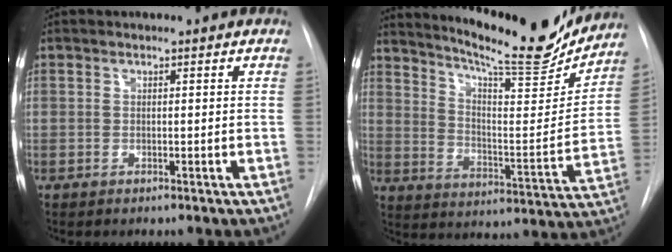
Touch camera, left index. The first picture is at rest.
{"total": 20.4, "force": [18.4, 2.3, 8.5], "torque": [-0.140, -0.042, 0.262]}